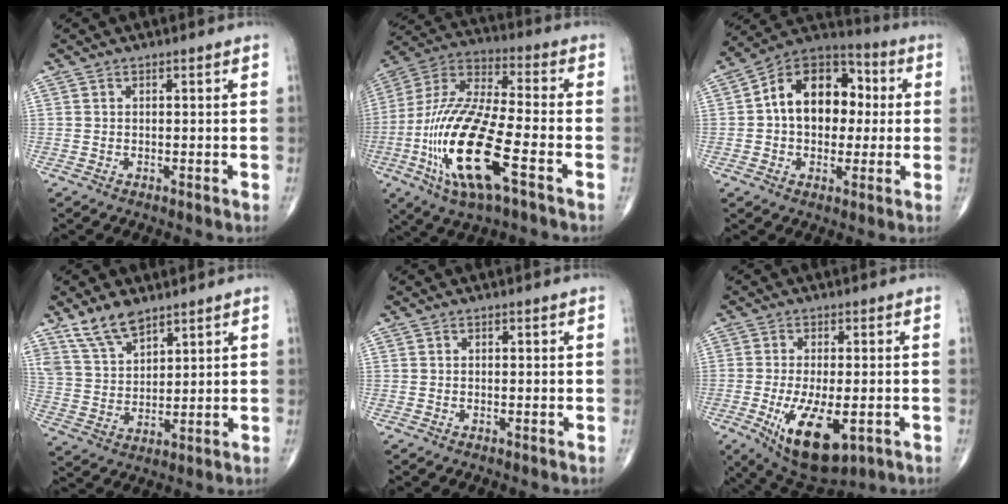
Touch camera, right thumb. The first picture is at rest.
{"total": 22.3, "force": [-7.3, 6.7, 20.0], "torque": [-0.439, 0.017, -0.129]}
{"total": 16.7, "force": [1.6, 11.6, 11.9], "torque": [-0.136, 0.034, 0.014]}
{"total": 8.7, "force": [6.5, 3.9, 4.4], "torque": [-0.071, -0.029, 0.135]}
{"total": 0.0}
{"total": 13.7, "force": [-4.5, 5.9, 11.5], "torque": [-0.195, -0.012, -0.057]}